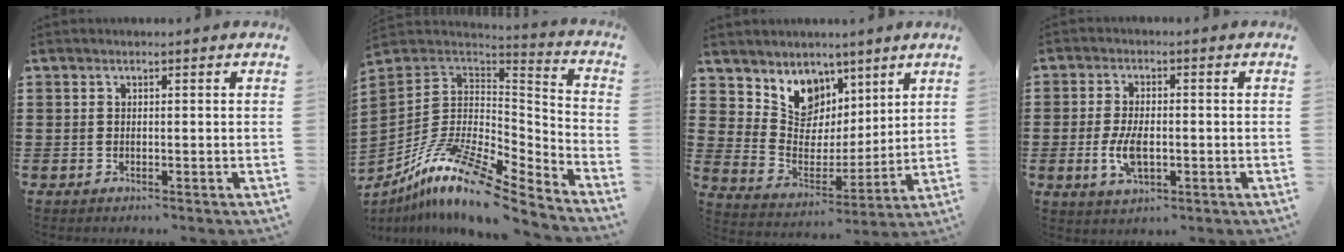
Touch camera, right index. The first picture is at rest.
{"total": 13.7, "force": [-8.8, 4.0, 9.7], "torque": [-0.198, 0.009, -0.168]}
{"total": 8.2, "force": [5.7, 5.8, 0.8], "torque": [-0.055, -0.051, 0.106]}
{"total": 5.2, "force": [-1.0, 2.6, 4.5], "torque": [-0.097, -0.001, -0.020]}